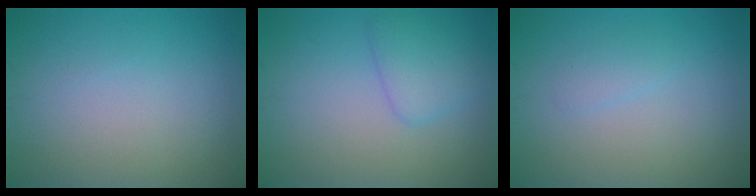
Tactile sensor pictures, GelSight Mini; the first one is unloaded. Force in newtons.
{"total": 2.6, "press": 2.6, "slide": 0.0}
{"total": 1.0, "press": 1.0, "slide": 0.1}